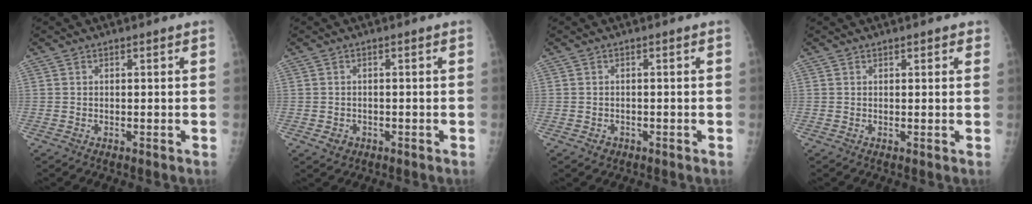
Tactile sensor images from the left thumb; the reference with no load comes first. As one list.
[{"total": 2.3, "force": [-0.9, 1.9, 0.8], "torque": [-0.003, 0.005, -0.008]}, {"total": 1.6, "force": [-0.8, 1.3, 0.4], "torque": [-0.001, 0.006, -0.008]}, {"total": 1.7, "force": [1.0, 0.8, 1.2], "torque": [-0.004, -0.001, 0.009]}]